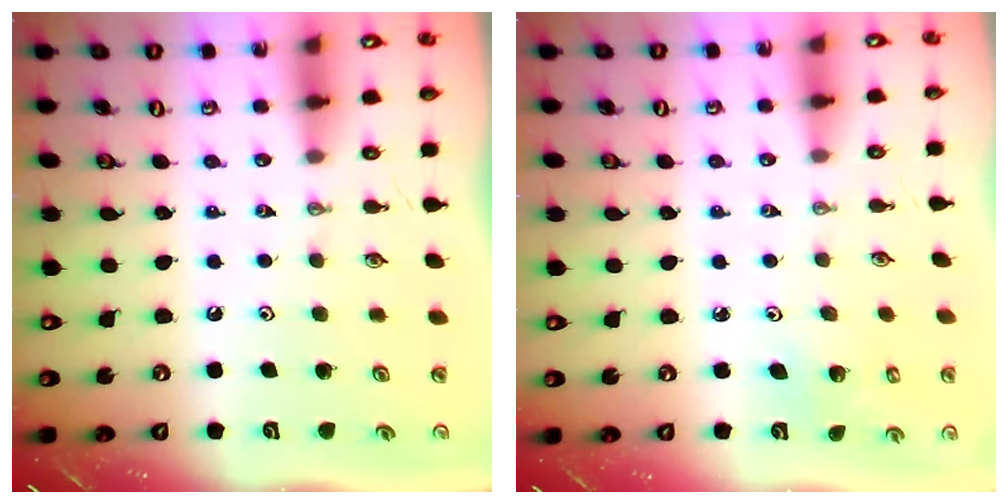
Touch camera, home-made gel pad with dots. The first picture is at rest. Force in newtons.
{"total": 2.2, "press": 2.2, "slide": 0.2}